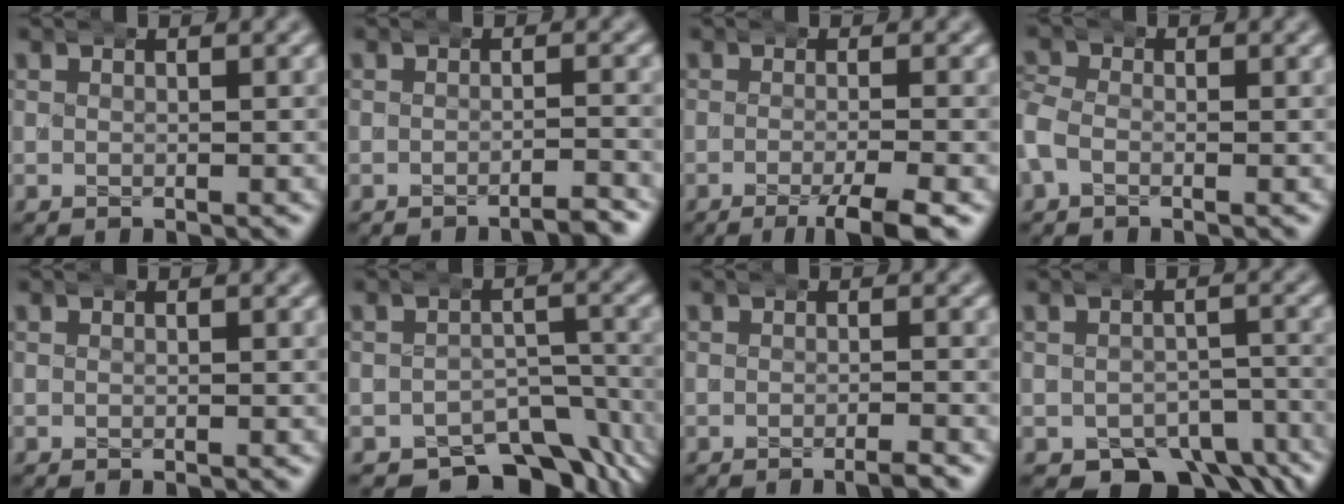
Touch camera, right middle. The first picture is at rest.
{"total": 1.7, "force": [-1.6, 0.0, 0.6], "torque": [-0.006, 0.010, -0.036]}
{"total": 4.1, "force": [-2.3, 0.4, 3.4], "torque": [-0.047, 0.000, -0.040]}
{"total": 2.7, "force": [-0.9, 2.3, 0.9], "torque": [-0.046, 0.000, -0.023]}
{"total": 0.0}
{"total": 8.3, "force": [-6.1, 4.4, 3.6], "torque": [-0.041, -0.021, -0.087]}
{"total": 1.0, "force": [-0.7, -0.1, 0.7], "torque": [-0.010, 0.010, -0.021]}
{"total": 7.6, "force": [-5.3, 4.2, 3.5], "torque": [-0.043, -0.023, -0.076]}